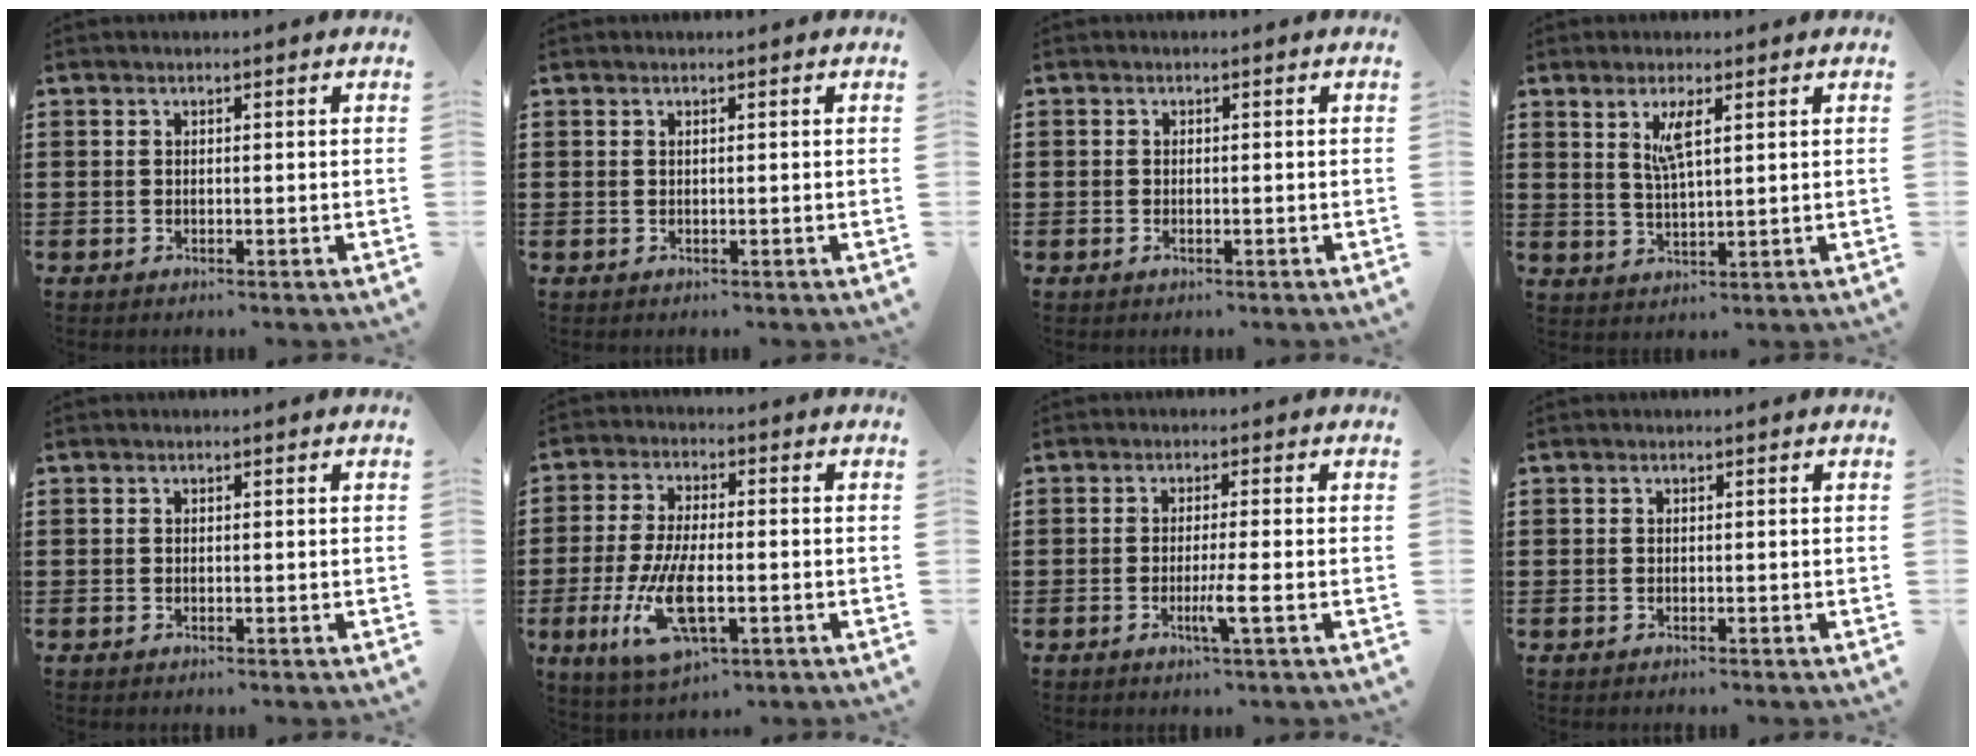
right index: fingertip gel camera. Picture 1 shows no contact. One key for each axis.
{"total": 0.0}
{"total": 0.6, "fx": -0.4, "fy": 0.4, "fz": 0.2, "tx": -0.004, "ty": -0.001, "tz": -0.007}
{"total": 4.1, "fx": 2.0, "fy": 0.9, "fz": 3.5, "tx": -0.075, "ty": 0.004, "tz": 0.033}
{"total": 0.0}
{"total": 10.5, "fx": -3.0, "fy": 4.3, "fz": 9.1, "tx": -0.208, "ty": -0.019, "tz": -0.054}
{"total": 3.8, "fx": -1.3, "fy": -0.3, "fz": 3.6, "tx": -0.066, "ty": -0.015, "tz": -0.026}
{"total": 0.0}